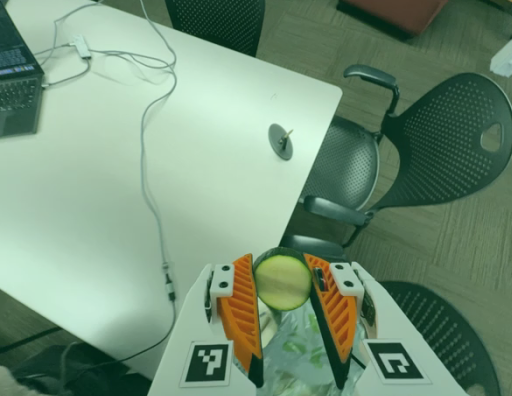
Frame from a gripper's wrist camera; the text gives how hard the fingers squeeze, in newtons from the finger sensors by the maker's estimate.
{"total": 11.3, "left": 11.0, "right": 11.5}